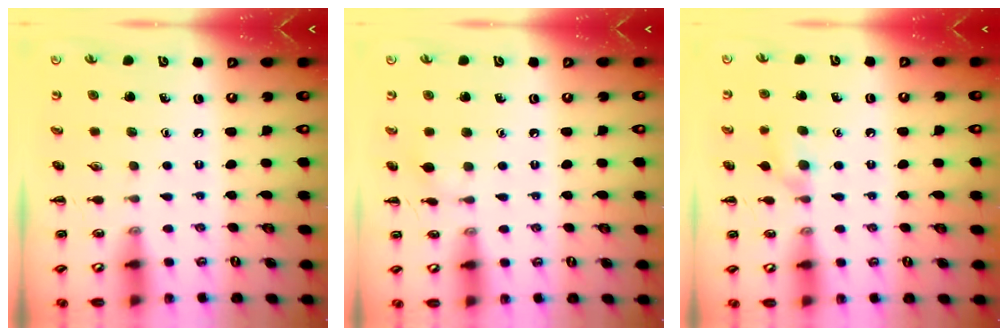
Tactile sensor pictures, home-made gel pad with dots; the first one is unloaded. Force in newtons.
{"total": 5.0, "press": 4.7, "slide": 1.6}
{"total": 6.7, "press": 6.4, "slide": 2.0}